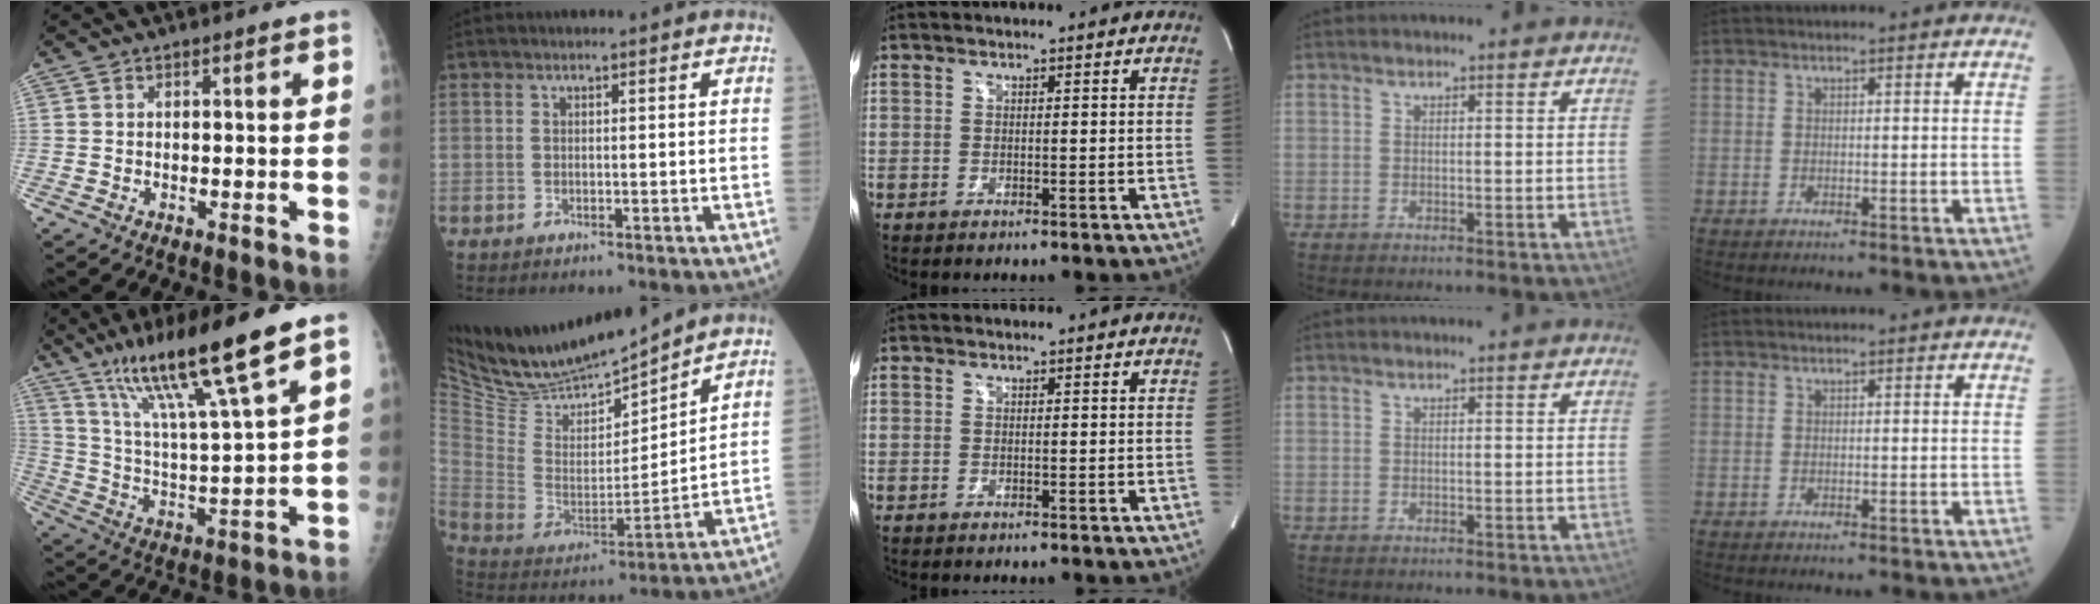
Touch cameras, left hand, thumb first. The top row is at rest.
{"thumb": {"total": 18.6, "force": [12.4, 1.0, 13.8], "torque": [-0.229, -0.057, 0.219]}, "index": {"total": 16.1, "force": [15.3, 1.6, 4.6], "torque": [-0.108, -0.018, 0.289]}}